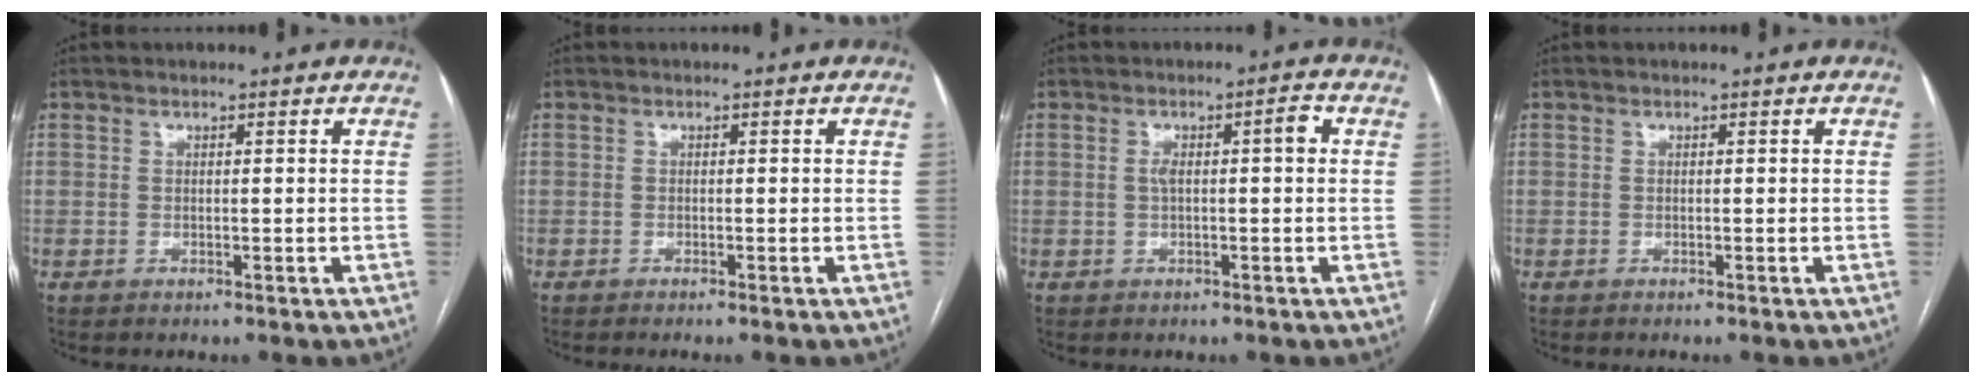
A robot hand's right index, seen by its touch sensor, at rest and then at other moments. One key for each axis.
{"total": 0.6, "fx": -0.5, "fy": -0.2, "fz": 0.3, "tx": -0.005, "ty": 0.002, "tz": -0.010}
{"total": 3.8, "fx": 0.5, "fy": 0.8, "fz": 3.7, "tx": -0.065, "ty": 0.019, "tz": 0.008}
{"total": 0.0}